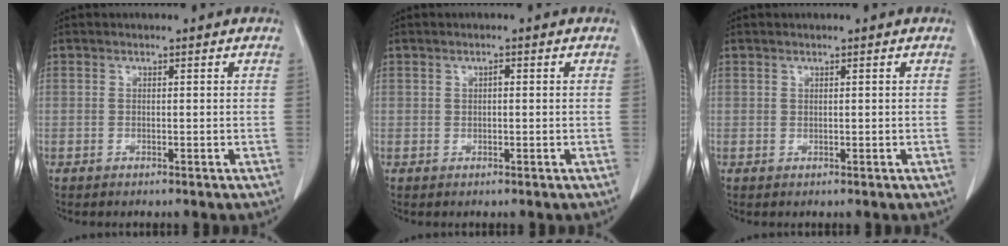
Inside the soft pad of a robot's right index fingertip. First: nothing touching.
{"total": 0.6, "force": [0.1, 0.3, 0.5], "torque": [-0.008, 0.002, 0.000]}
{"total": 0.0}